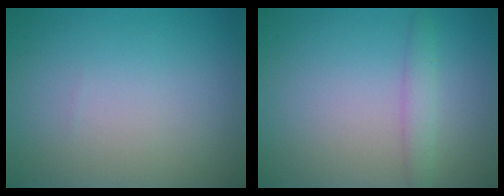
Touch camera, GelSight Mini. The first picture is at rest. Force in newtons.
{"total": 1.8, "press": 1.8, "slide": 0.1}